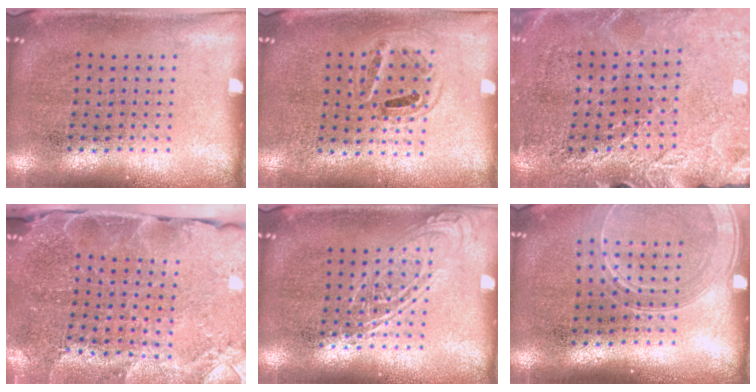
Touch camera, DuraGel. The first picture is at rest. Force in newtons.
{"total": 0.9, "press": 0.9, "slide": 0.2}
{"total": 2.8, "press": 2.7, "slide": 0.6}
{"total": 3.1, "press": 3.0, "slide": 0.7}
{"total": 2.0, "press": 2.0, "slide": 0.2}
{"total": 1.6, "press": 1.5, "slide": 0.7}